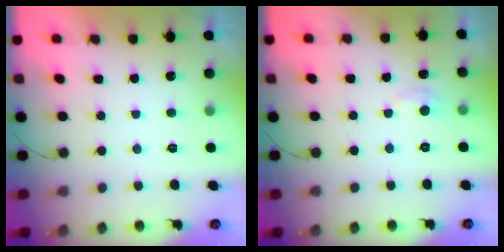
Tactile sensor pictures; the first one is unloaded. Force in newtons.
{"total": 4.5, "press": 4.5, "slide": 0.6}